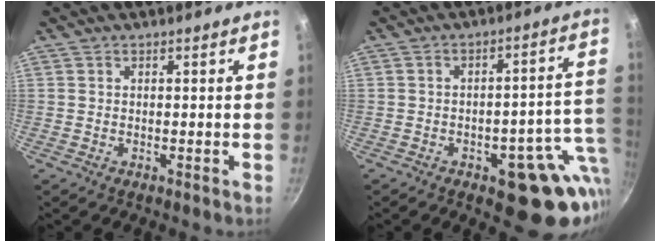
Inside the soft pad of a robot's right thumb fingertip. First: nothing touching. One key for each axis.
{"total": 15.8, "fx": -4.0, "fy": 7.3, "fz": 13.5, "tx": -0.105, "ty": 0.024, "tz": -0.046}